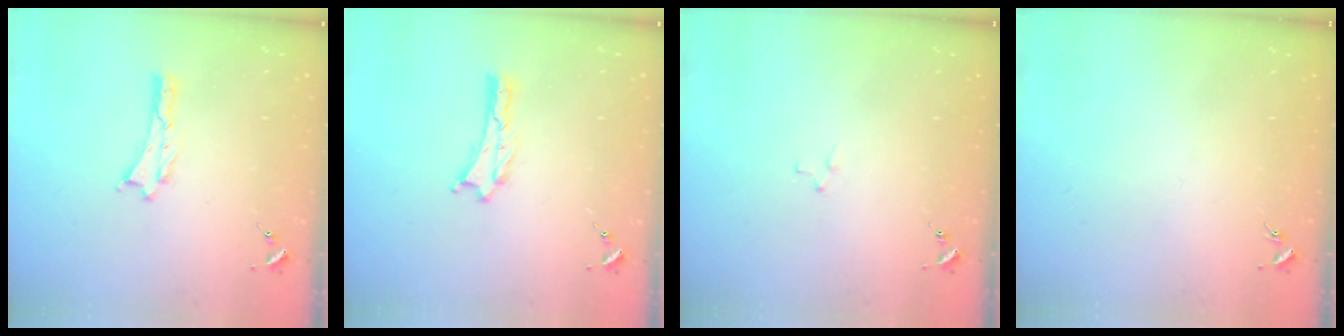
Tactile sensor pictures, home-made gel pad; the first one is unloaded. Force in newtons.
{"total": 0.0}
{"total": 2.1, "press": 2.1, "slide": 0.2}
{"total": 0.0}